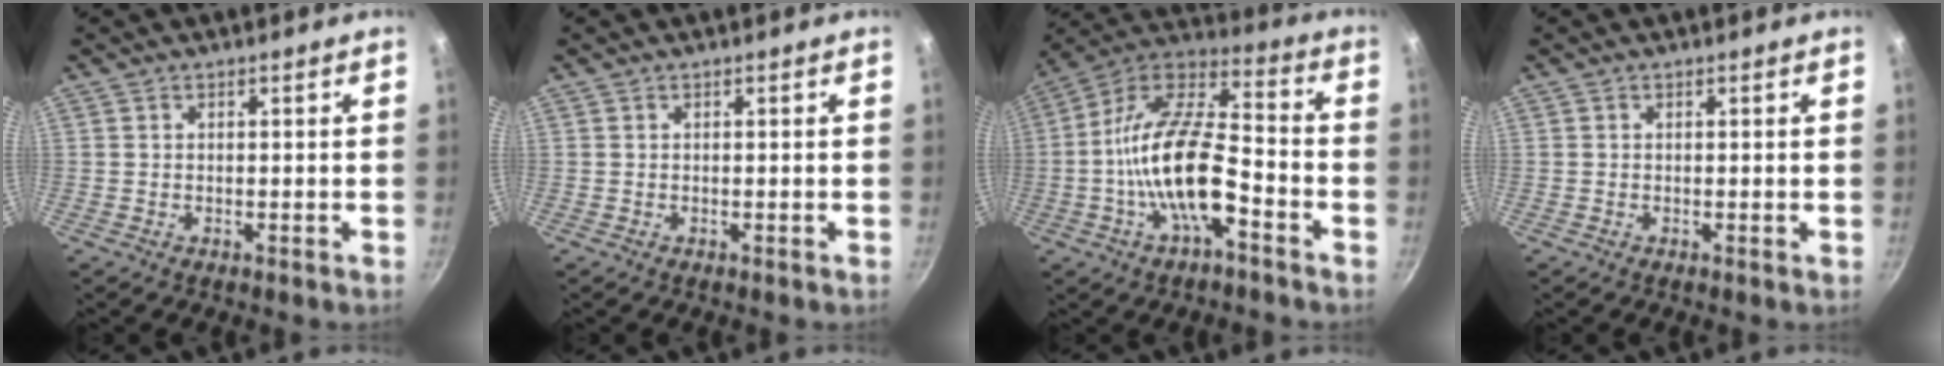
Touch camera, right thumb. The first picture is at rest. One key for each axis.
{"total": 0.0}
{"total": 18.3, "fx": -5.5, "fy": 7.3, "fz": 15.8, "tx": -0.281, "ty": 0.044, "tz": -0.120}
{"total": 0.0}